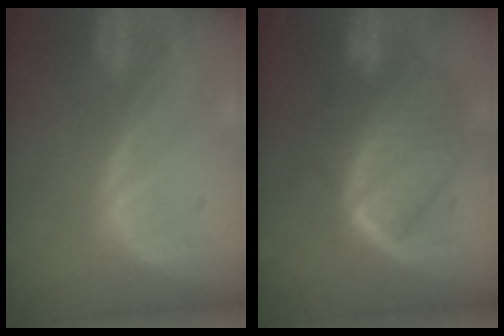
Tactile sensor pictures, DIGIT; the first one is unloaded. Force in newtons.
{"total": 10.2, "press": 10.1, "slide": 1.0}